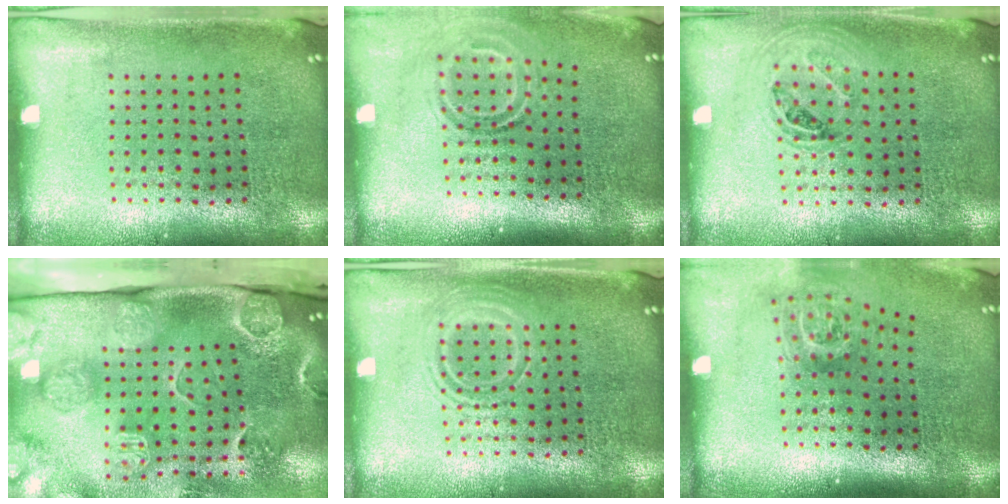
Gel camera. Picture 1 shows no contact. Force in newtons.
{"total": 1.7, "press": 1.1, "slide": 1.3}
{"total": 1.1, "press": 1.0, "slide": 0.4}
{"total": 4.7, "press": 3.4, "slide": 3.3}
{"total": 2.1, "press": 2.1, "slide": 0.3}
{"total": 1.9, "press": 1.2, "slide": 1.4}